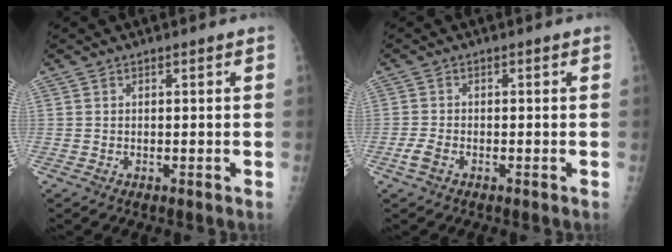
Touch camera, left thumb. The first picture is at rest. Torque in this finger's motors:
{"motor_torque": [0.15, 0.17, 0.42, 0.17, 0.01]}